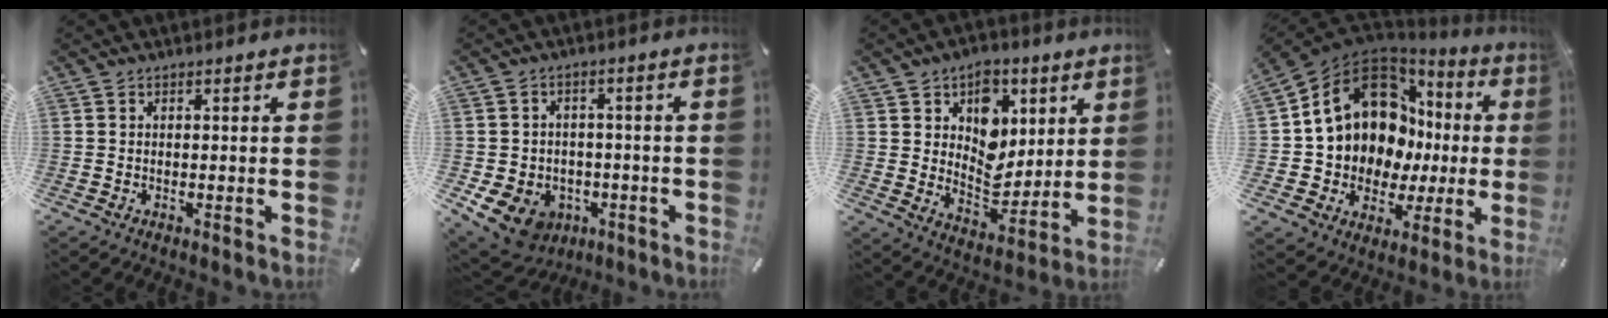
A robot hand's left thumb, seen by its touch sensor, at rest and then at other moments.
{"total": 9.6, "force": [-4.4, 7.8, 3.4], "torque": [-0.086, 0.022, -0.077]}
{"total": 10.1, "force": [4.2, 8.6, 3.2], "torque": [-0.038, -0.047, 0.076]}
{"total": 16.0, "force": [6.4, 12.2, 8.1], "torque": [-0.153, -0.051, 0.129]}